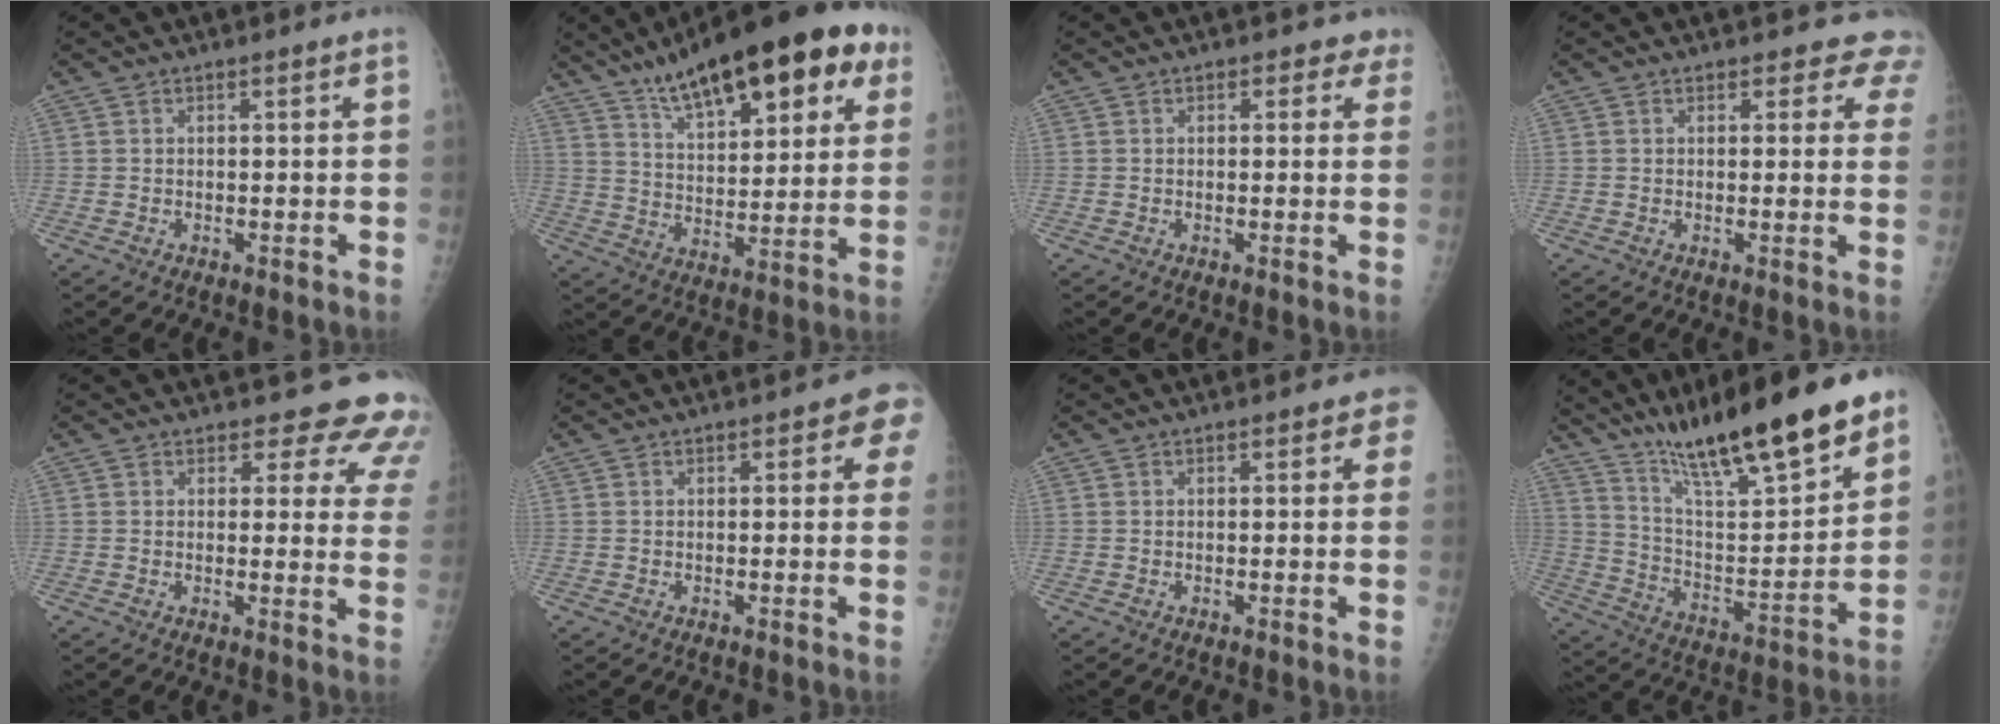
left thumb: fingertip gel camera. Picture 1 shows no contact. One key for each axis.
{"total": 23.0, "fx": 13.0, "fy": 8.2, "fz": 17.1, "tx": -0.224, "ty": -0.024, "tz": 0.201}
{"total": 2.5, "fx": 1.5, "fy": 1.8, "fz": 0.9, "tx": 0.021, "ty": -0.003, "tz": 0.007}
{"total": 5.1, "fx": 4.4, "fy": 2.5, "fz": 0.4, "tx": 0.042, "ty": -0.019, "tz": 0.026}
{"total": 11.4, "fx": 10.2, "fy": 4.6, "fz": 2.3, "tx": 0.030, "ty": -0.065, "tz": 0.086}
{"total": 3.6, "fx": 1.1, "fy": 1.9, "fz": 2.9, "tx": -0.002, "ty": 0.002, "tz": 0.003}
{"total": 1.7, "fx": 0.6, "fy": 1.1, "fz": 1.3, "tx": 0.010, "ty": 0.003, "tz": -0.002}
{"total": 24.7, "fx": 17.6, "fy": 4.7, "fz": 16.7, "tx": -0.249, "ty": -0.071, "tz": 0.300}